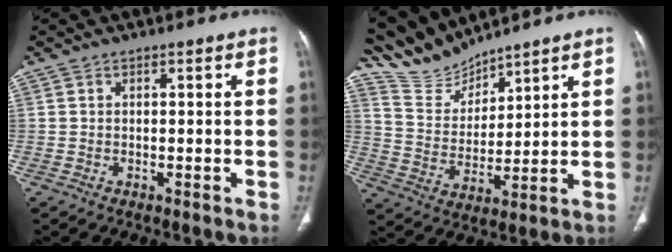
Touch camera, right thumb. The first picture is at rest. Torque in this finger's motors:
{"motor_torque": [0.28, 0.86, 0.71, 1.24, 0.00]}